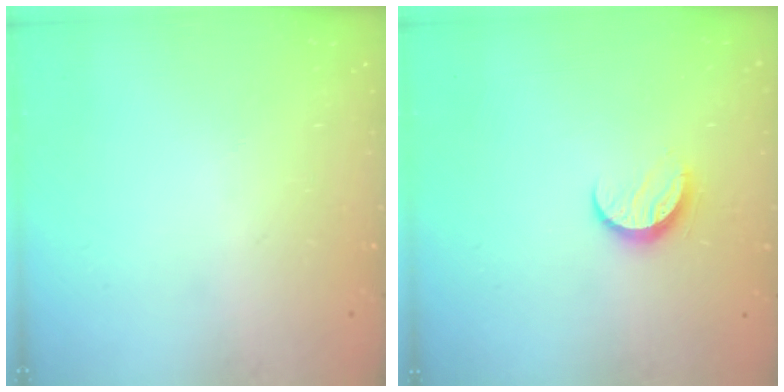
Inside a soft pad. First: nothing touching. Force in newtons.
{"total": 6.9, "press": 6.9, "slide": 0.7}